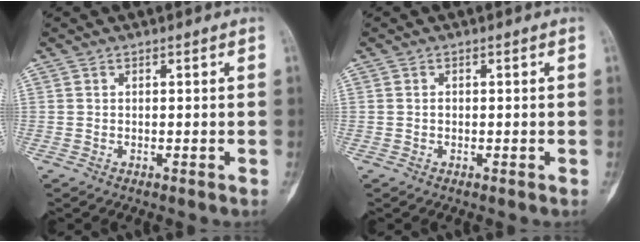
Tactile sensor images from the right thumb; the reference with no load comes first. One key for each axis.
{"total": 0.5, "fx": -0.1, "fy": 0.4, "fz": 0.3, "tx": -0.002, "ty": 0.002, "tz": -0.005}